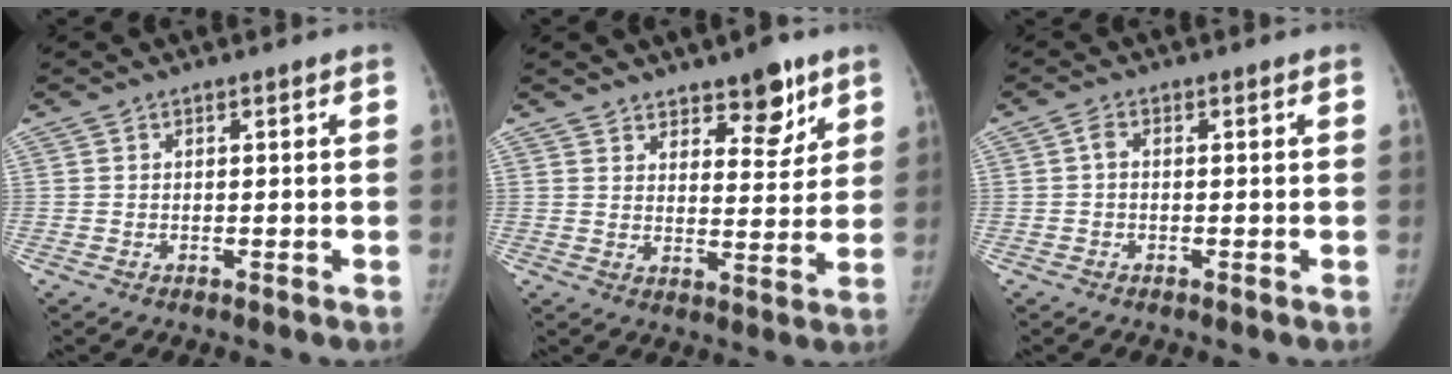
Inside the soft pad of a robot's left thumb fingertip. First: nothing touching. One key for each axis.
{"total": 8.1, "fx": 5.6, "fy": 3.7, "fz": 4.5, "tx": -0.024, "ty": -0.036, "tz": 0.082}
{"total": 1.5, "fx": 0.0, "fy": 0.9, "fz": 1.2, "tx": -0.019, "ty": 0.005, "tz": -0.004}